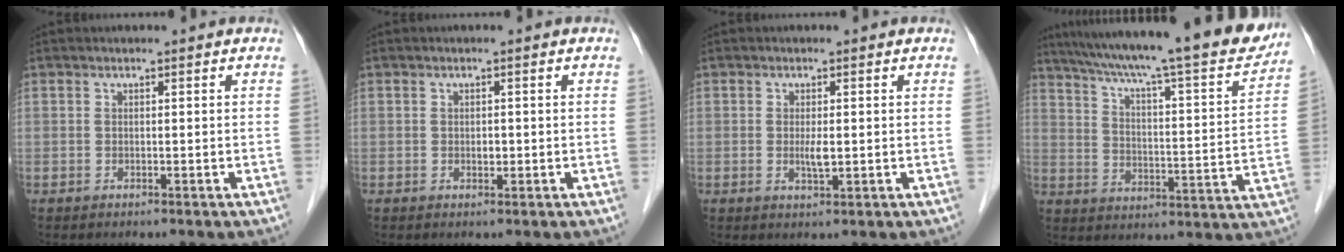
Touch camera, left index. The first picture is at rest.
{"total": 0.9, "force": [-0.2, 0.6, 0.6], "torque": [-0.011, -0.003, -0.003]}
{"total": 2.0, "force": [-0.1, 0.4, 2.0], "torque": [-0.041, -0.007, -0.001]}
{"total": 25.9, "force": [22.3, 1.9, 13.1], "torque": [-0.213, -0.030, 0.303]}